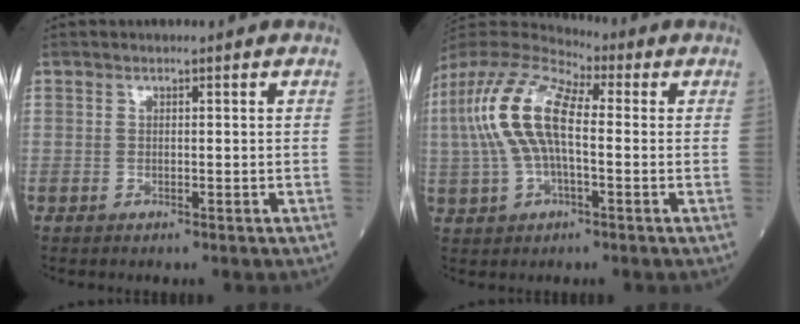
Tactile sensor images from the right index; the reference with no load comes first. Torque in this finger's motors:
{"motor_torque": [1.86, 0.28, 1.05, 0.21]}